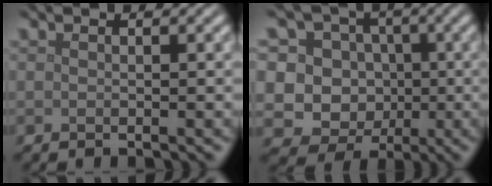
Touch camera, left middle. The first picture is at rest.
{"total": 12.1, "force": [1.2, 11.4, 3.8], "torque": [-0.106, 0.035, 0.007]}